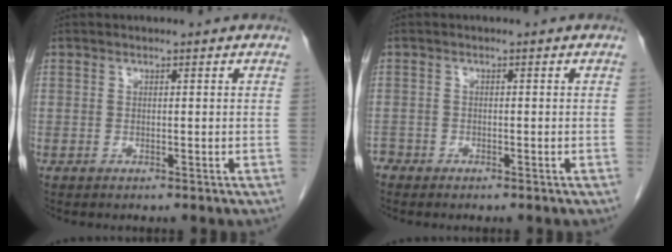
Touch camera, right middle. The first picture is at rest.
{"total": 1.7, "force": [-1.5, 0.8, 0.0], "torque": [-0.005, 0.000, -0.029]}